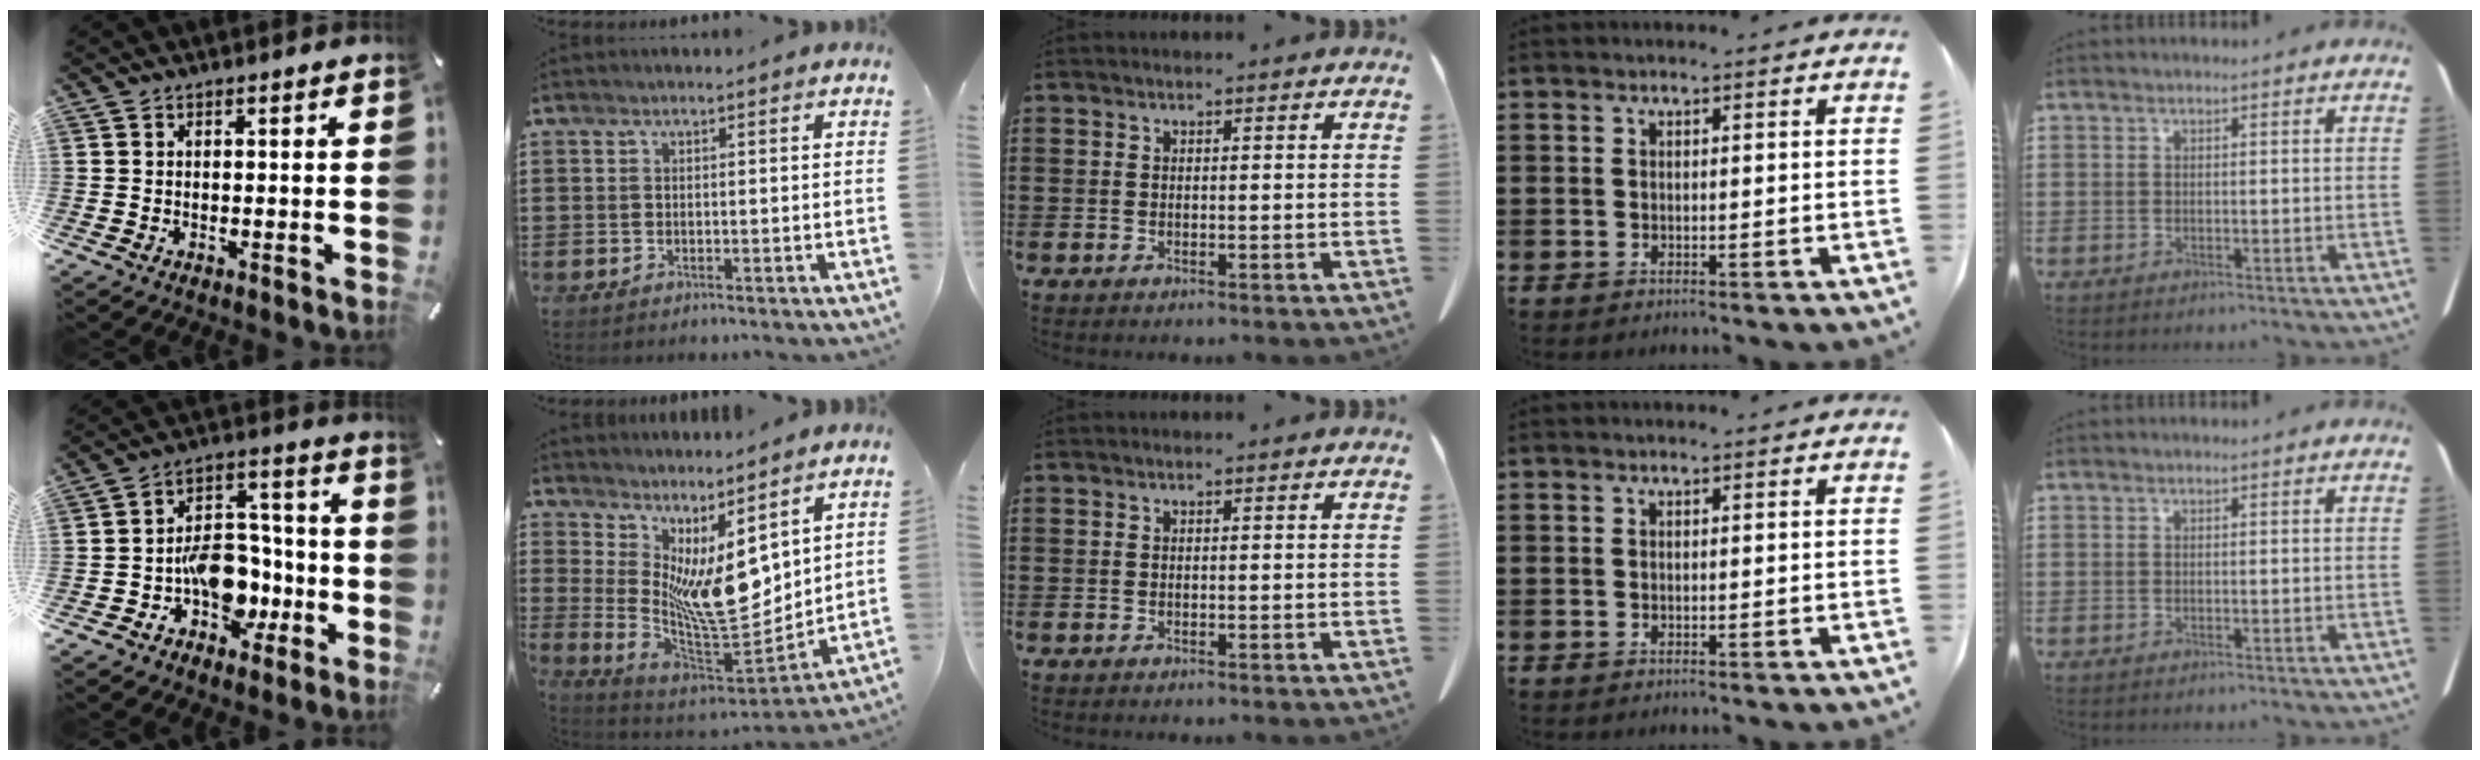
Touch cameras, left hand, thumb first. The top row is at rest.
{"thumb": {"total": 13.1, "force": [-4.3, 10.1, 7.2], "torque": [-0.094, 0.026, -0.064]}, "index": {"total": 9.4, "force": [3.3, 3.6, 8.1], "torque": [-0.153, -0.039, 0.062]}}